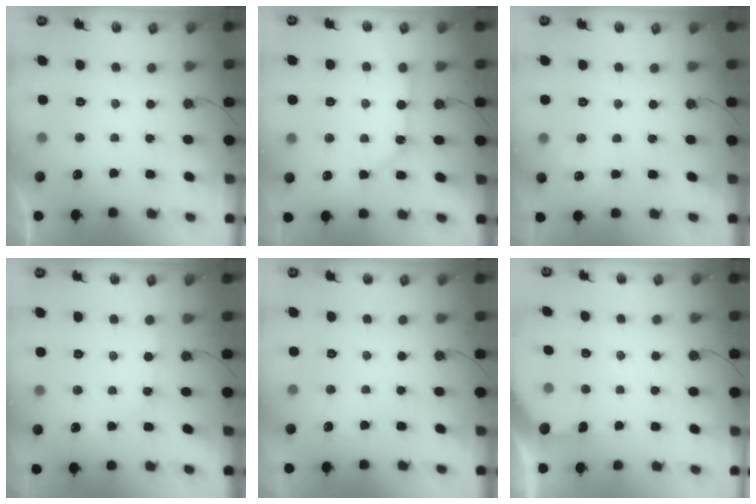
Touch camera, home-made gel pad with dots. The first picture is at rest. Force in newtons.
{"total": 10.9, "press": 10.8, "slide": 1.2}
{"total": 3.9, "press": 3.8, "slide": 0.6}
{"total": 3.1, "press": 3.1, "slide": 0.4}
{"total": 2.9, "press": 2.9, "slide": 0.3}
{"total": 2.4, "press": 2.4, "slide": 0.3}